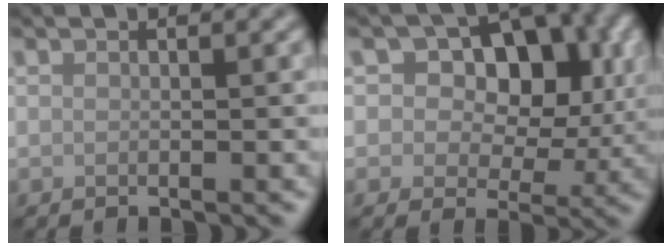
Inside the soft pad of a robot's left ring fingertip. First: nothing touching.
{"total": 11.1, "force": [3.5, 7.3, 7.6], "torque": [-0.087, 0.016, 0.033]}